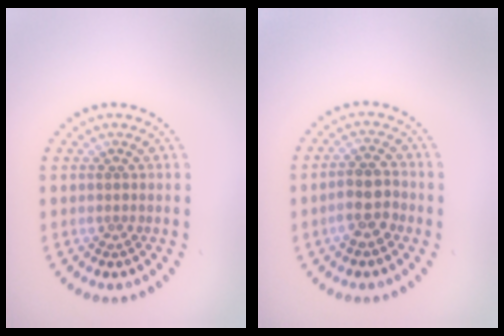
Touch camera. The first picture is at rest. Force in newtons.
{"total": 2.9, "press": 2.7, "slide": 0.9}